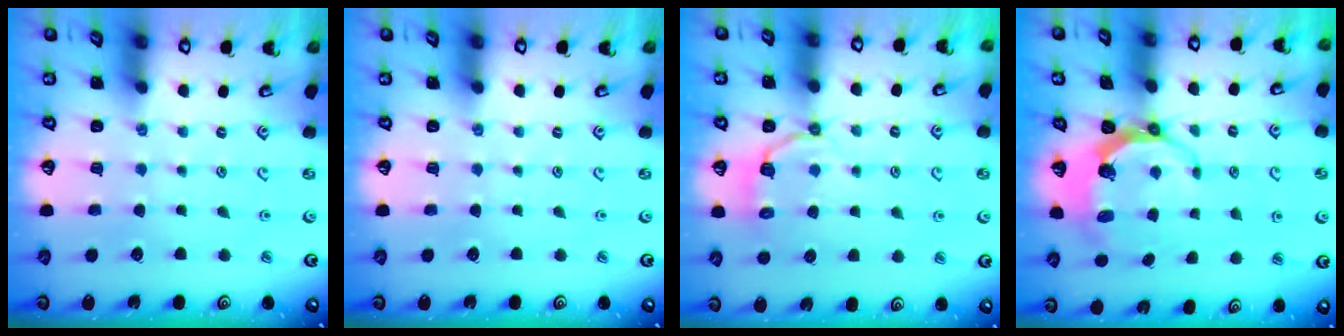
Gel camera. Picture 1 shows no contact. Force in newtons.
{"total": 0.0}
{"total": 4.2, "press": 3.5, "slide": 2.2}
{"total": 7.2, "press": 5.9, "slide": 4.1}